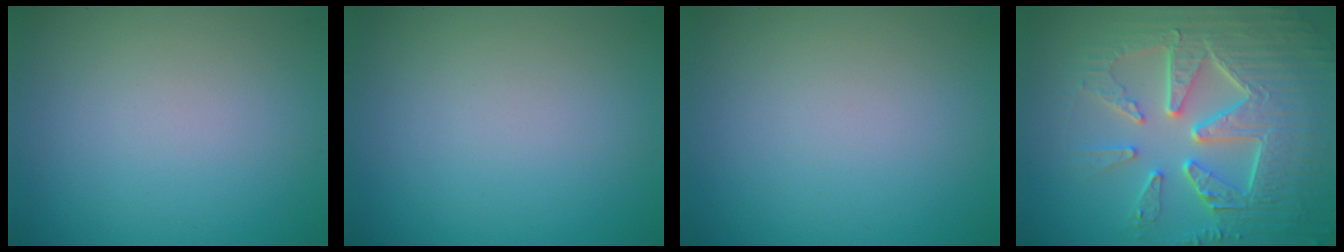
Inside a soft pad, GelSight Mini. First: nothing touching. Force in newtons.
{"total": 0.0}
{"total": 0.0}
{"total": 9.7, "press": 6.7, "slide": 7.1}